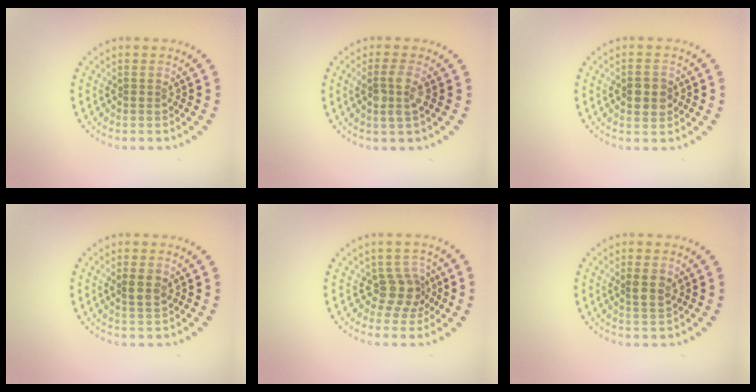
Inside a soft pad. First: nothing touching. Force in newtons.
{"total": 2.3, "press": 2.0, "slide": 1.1}
{"total": 2.7, "press": 2.7, "slide": 0.1}
{"total": 1.8, "press": 1.8, "slide": 0.4}
{"total": 2.8, "press": 2.1, "slide": 1.9}
{"total": 2.1, "press": 2.0, "slide": 0.6}